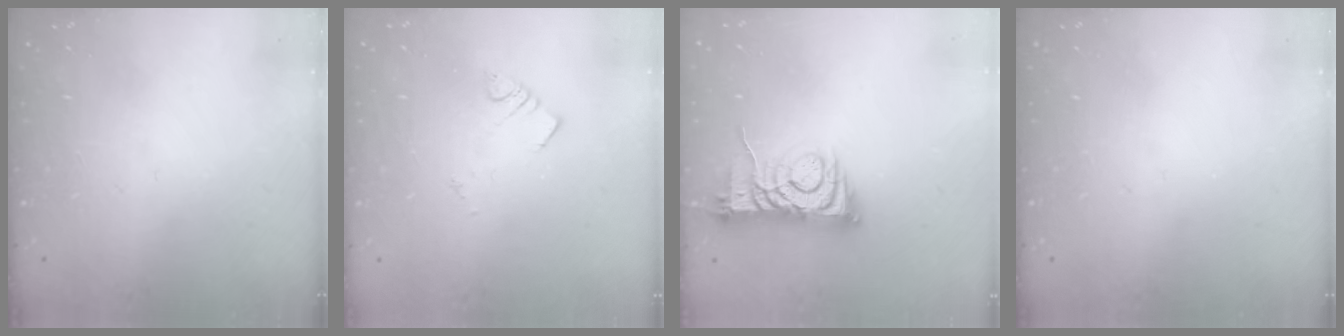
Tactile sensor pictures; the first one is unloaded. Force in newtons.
{"total": 1.9, "press": 1.9, "slide": 0.1}
{"total": 8.0, "press": 7.9, "slide": 1.3}
{"total": 0.0}